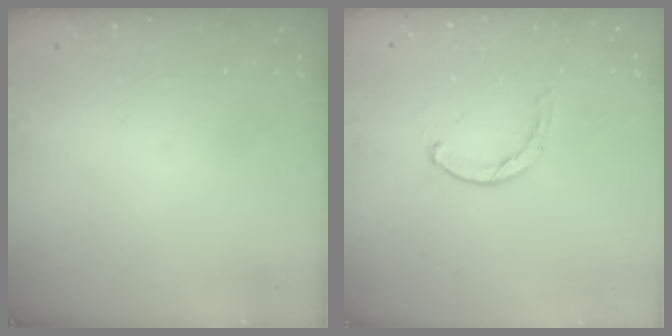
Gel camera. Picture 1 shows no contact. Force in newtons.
{"total": 0.6, "press": 0.6, "slide": 0.2}